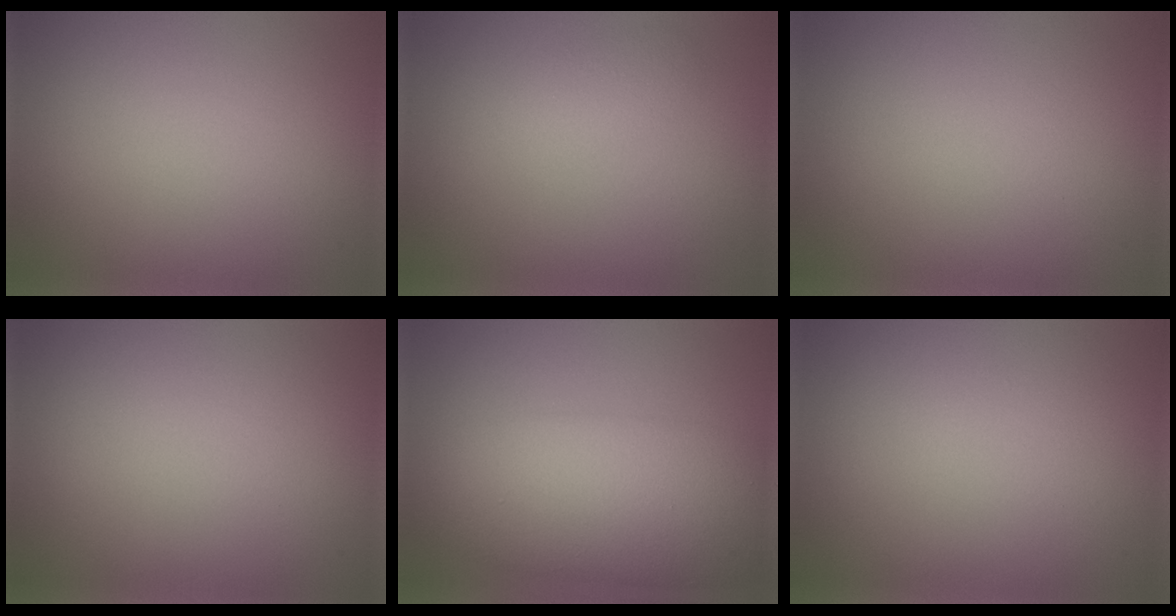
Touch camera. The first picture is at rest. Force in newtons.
{"total": 1.7, "press": 1.7, "slide": 0.0}
{"total": 0.0}
{"total": 0.0}
{"total": 9.2, "press": 9.2, "slide": 0.2}
{"total": 0.0}